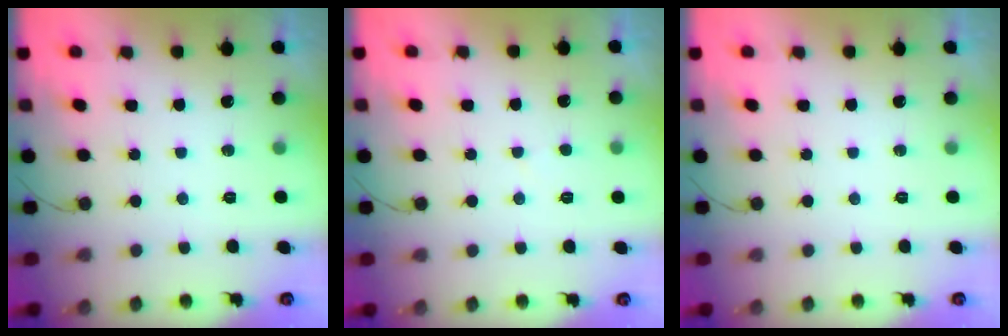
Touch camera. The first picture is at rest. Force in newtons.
{"total": 2.0, "press": 2.0, "slide": 0.3}
{"total": 0.0}